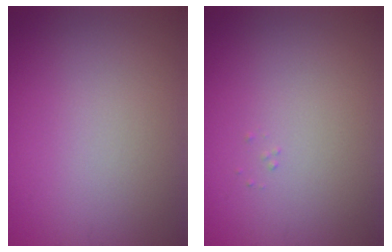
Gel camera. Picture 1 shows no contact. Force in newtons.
{"total": 0.0}